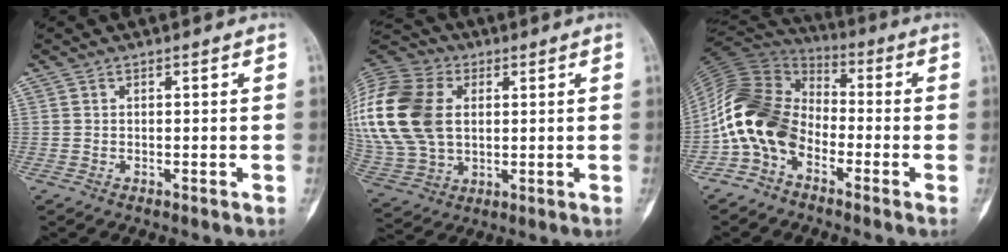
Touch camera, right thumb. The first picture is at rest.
{"total": 26.2, "force": [4.7, 18.5, 17.9], "torque": [-0.423, 0.024, 0.097]}
{"total": 14.4, "force": [-5.2, 10.0, 9.0], "torque": [-0.174, 0.062, -0.120]}